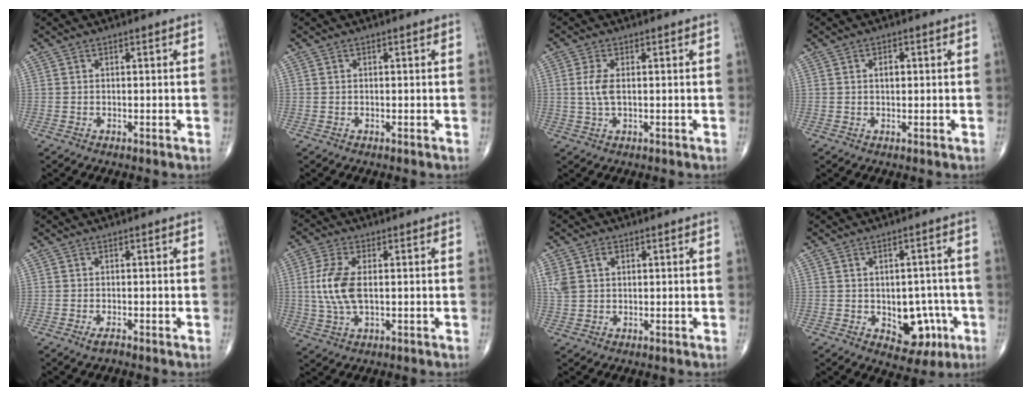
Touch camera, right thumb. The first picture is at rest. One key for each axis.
{"total": 0.0}
{"total": 3.9, "fx": 0.4, "fy": 1.7, "fz": 3.5, "tx": -0.085, "ty": 0.000, "tz": 0.010}
{"total": 2.1, "fx": 0.4, "fy": 1.3, "fz": 1.7, "tx": -0.026, "ty": 0.001, "tz": 0.006}
{"total": 1.2, "fx": -0.8, "fy": 0.3, "fz": 0.9, "tx": -0.023, "ty": -0.002, "tz": -0.017}
{"total": 8.6, "fx": 0.5, "fy": 4.1, "fz": 7.5, "tx": -0.178, "ty": -0.002, "tz": 0.012}
{"total": 4.7, "fx": 1.6, "fy": 3.3, "fz": 2.9, "tx": -0.062, "ty": 0.010, "tz": 0.039}
{"total": 9.2, "fx": -2.5, "fy": 6.2, "fz": 6.3, "tx": -0.039, "ty": 0.015, "tz": -0.020}